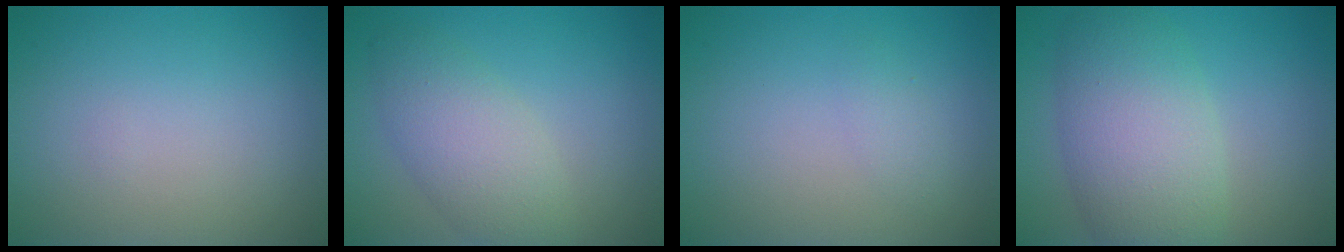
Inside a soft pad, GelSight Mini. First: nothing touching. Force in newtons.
{"total": 4.3, "press": 4.3, "slide": 0.3}
{"total": 1.0, "press": 1.0, "slide": 0.1}
{"total": 7.5, "press": 7.5, "slide": 0.2}